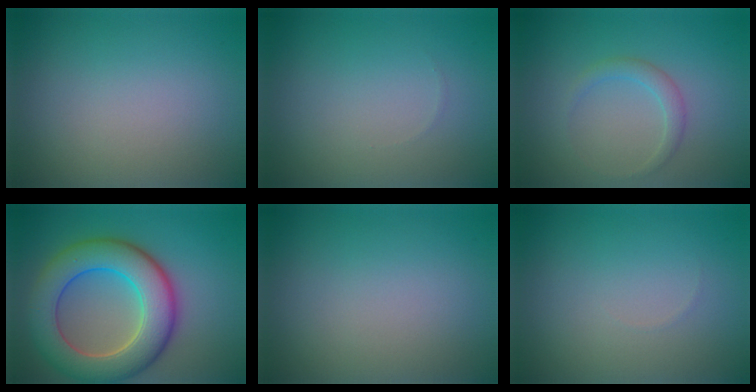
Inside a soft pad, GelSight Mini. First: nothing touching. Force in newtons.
{"total": 0.0}
{"total": 1.5, "press": 1.5, "slide": 0.1}
{"total": 9.3, "press": 9.3, "slide": 0.8}
{"total": 0.0}
{"total": 0.0}